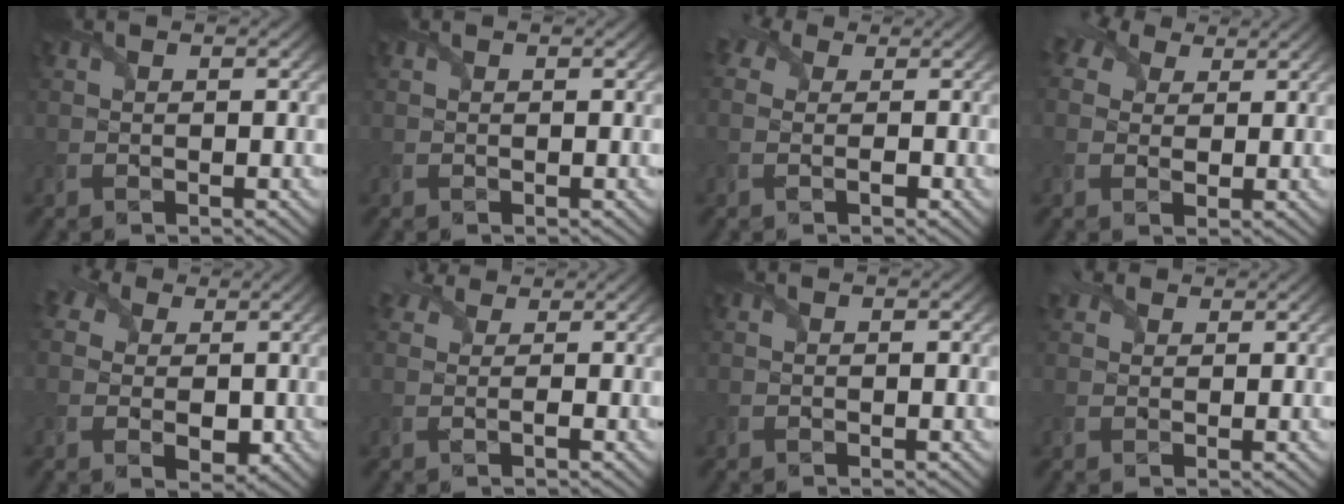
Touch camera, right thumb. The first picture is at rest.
{"total": 0.0}
{"total": 5.0, "force": [-0.1, 3.8, 3.2], "torque": [-0.066, 0.006, -0.013]}
{"total": 6.5, "force": [3.3, 4.3, 3.6], "torque": [-0.102, 0.022, 0.049]}
{"total": 7.9, "force": [1.2, 6.4, 4.5], "torque": [-0.105, -0.006, 0.015]}
{"total": 2.6, "force": [1.1, 1.8, 1.5], "torque": [-0.027, 0.005, 0.013]}
{"total": 0.0}
{"total": 2.1, "force": [1.5, 1.3, 0.6], "torque": [-0.017, 0.009, 0.028]}